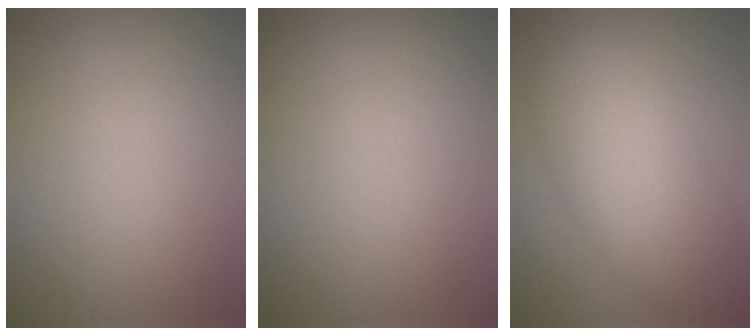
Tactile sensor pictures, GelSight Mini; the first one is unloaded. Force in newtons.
{"total": 0.0}
{"total": 7.1, "press": 7.1, "slide": 0.2}